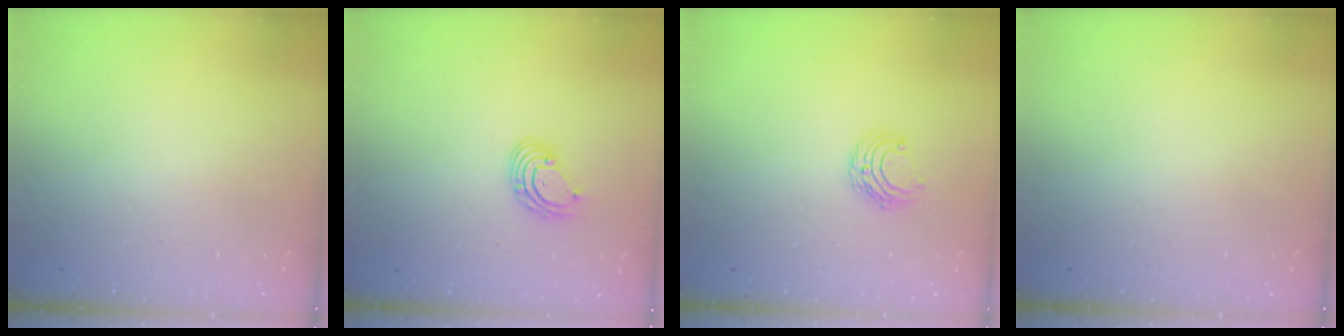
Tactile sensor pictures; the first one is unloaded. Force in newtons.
{"total": 4.8, "press": 4.7, "slide": 0.5}
{"total": 6.5, "press": 6.5, "slide": 0.6}
{"total": 0.0}